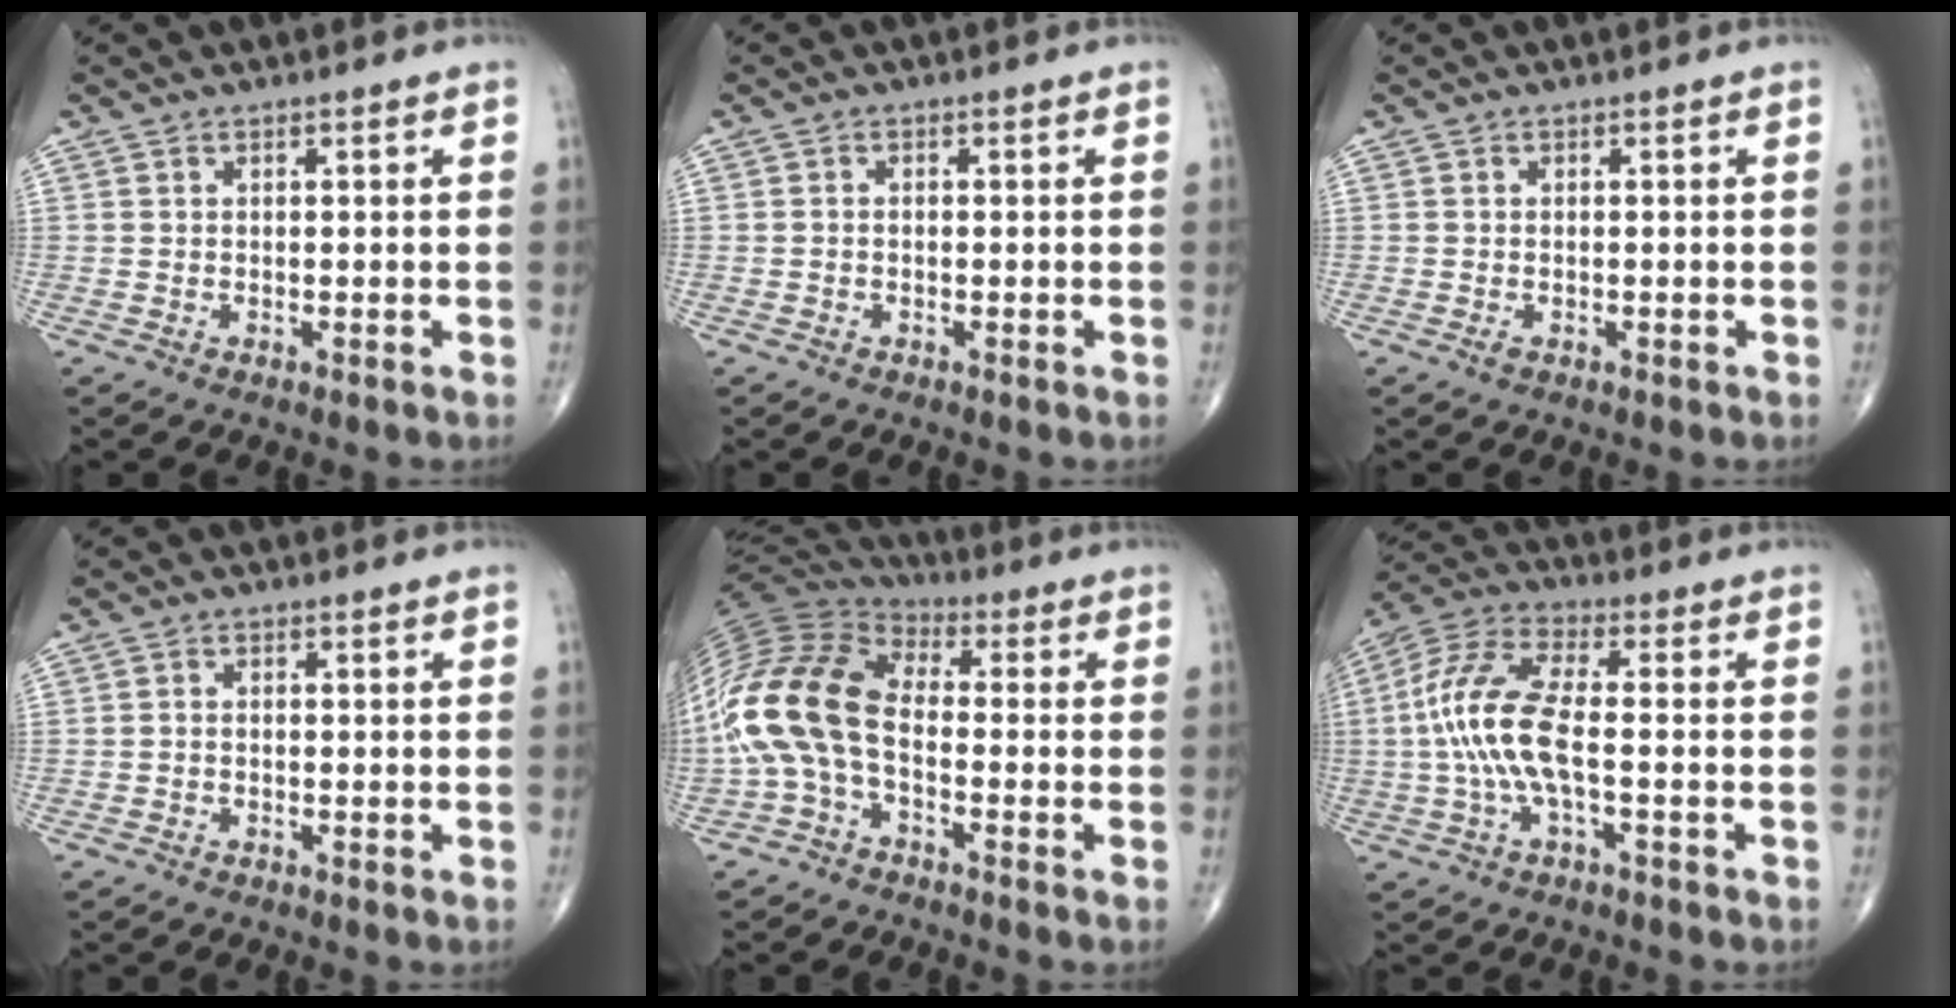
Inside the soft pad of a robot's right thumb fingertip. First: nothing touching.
{"total": 0.6, "force": [-0.2, 0.5, 0.3], "torque": [-0.005, 0.001, -0.007]}
{"total": 0.8, "force": [-0.3, 0.4, 0.6], "torque": [-0.015, -0.002, -0.005]}
{"total": 0.9, "force": [-0.4, 0.6, 0.4], "torque": [-0.005, 0.002, -0.009]}
{"total": 16.2, "force": [-2.7, 9.1, 13.1], "torque": [-0.275, 0.052, -0.065]}
{"total": 13.2, "force": [-1.3, 4.6, 12.3], "torque": [-0.281, 0.034, -0.027]}